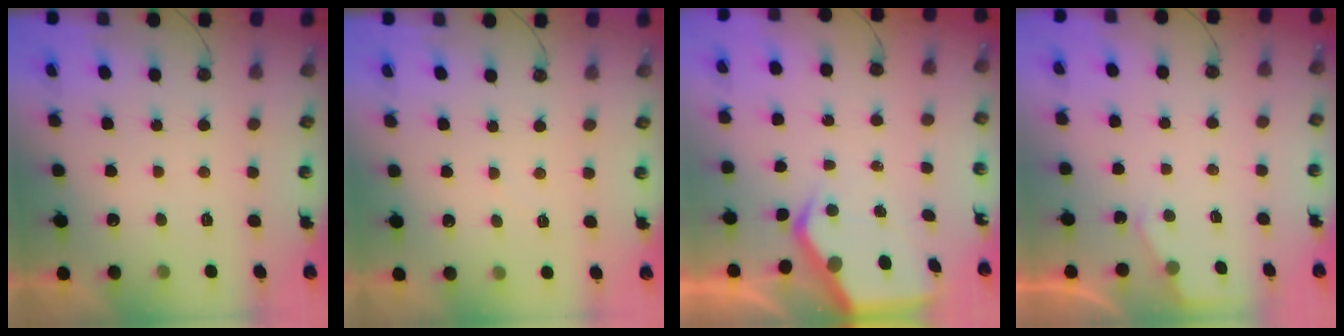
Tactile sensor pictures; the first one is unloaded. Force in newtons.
{"total": 2.4, "press": 2.4, "slide": 0.4}
{"total": 6.6, "press": 6.6, "slide": 0.7}
{"total": 2.8, "press": 2.7, "slide": 0.4}